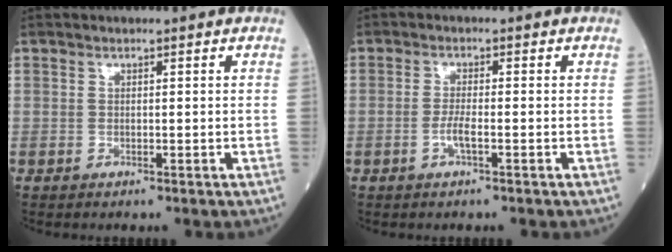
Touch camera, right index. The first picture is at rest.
{"total": 2.3, "force": [-1.0, 0.1, 2.1], "torque": [-0.042, -0.001, -0.021]}